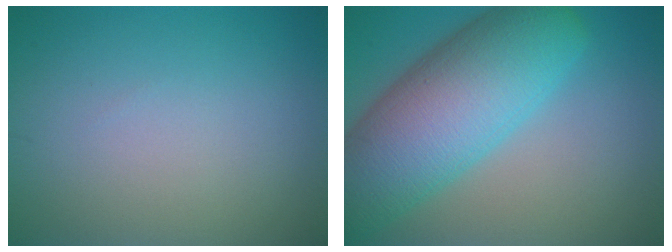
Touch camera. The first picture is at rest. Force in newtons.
{"total": 11.7, "press": 11.7, "slide": 0.4}